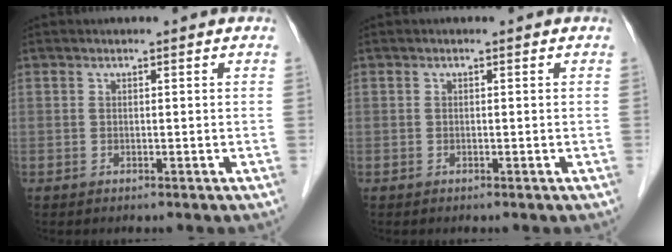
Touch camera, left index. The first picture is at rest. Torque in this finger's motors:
{"motor_torque": [0.00, 0.00, 0.00, -0.01]}